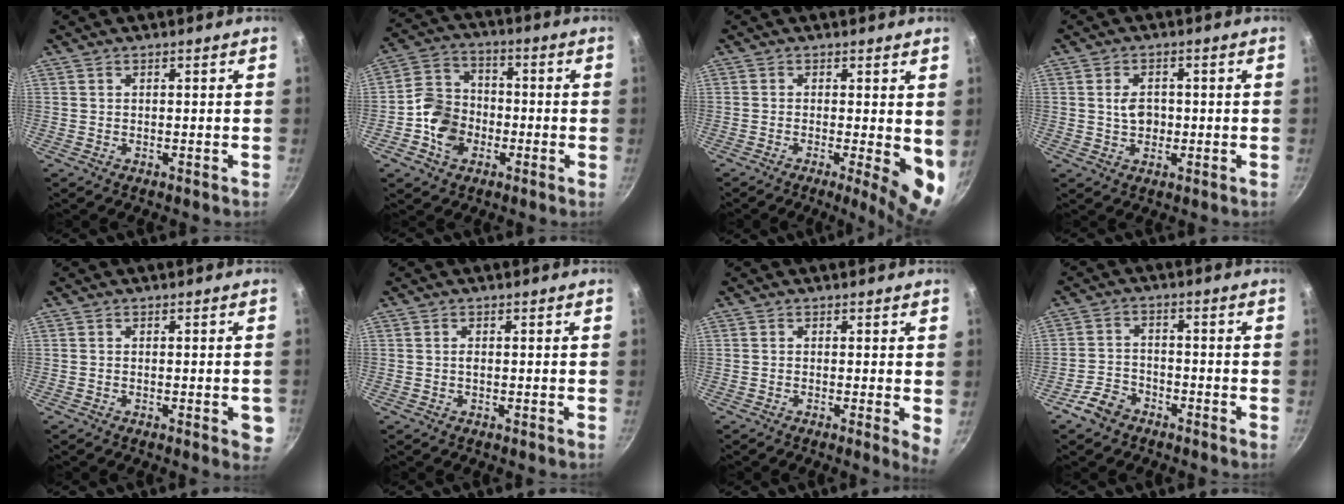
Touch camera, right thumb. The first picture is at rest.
{"total": 10.0, "force": [-3.0, 8.1, 5.1], "torque": [-0.072, 0.027, -0.072]}
{"total": 7.9, "force": [-0.9, 2.2, 7.5], "torque": [-0.091, -0.010, -0.008]}
{"total": 4.2, "force": [0.1, 3.2, 2.7], "torque": [-0.028, 0.005, 0.000]}
{"total": 3.4, "force": [-1.1, 1.2, 3.0], "torque": [-0.028, -0.001, -0.015]}
{"total": 0.7, "force": [-0.1, 0.5, 0.5], "torque": [-0.009, 0.003, -0.002]}
{"total": 3.2, "force": [-0.2, 0.8, 3.1], "torque": [-0.038, -0.008, -0.008]}
{"total": 5.4, "force": [-3.8, 3.3, 2.0], "torque": [-0.035, 0.037, -0.073]}